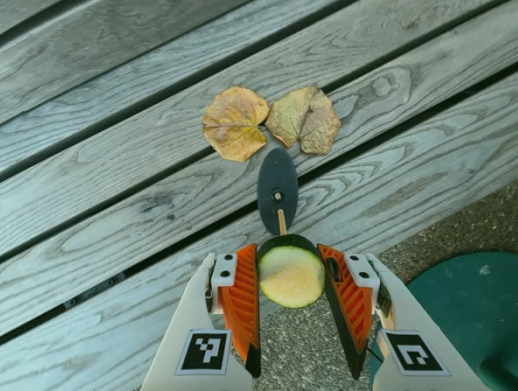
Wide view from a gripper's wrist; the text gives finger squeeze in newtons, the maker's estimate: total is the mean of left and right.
{"total": 9.8, "left": 9.5, "right": 10.1}